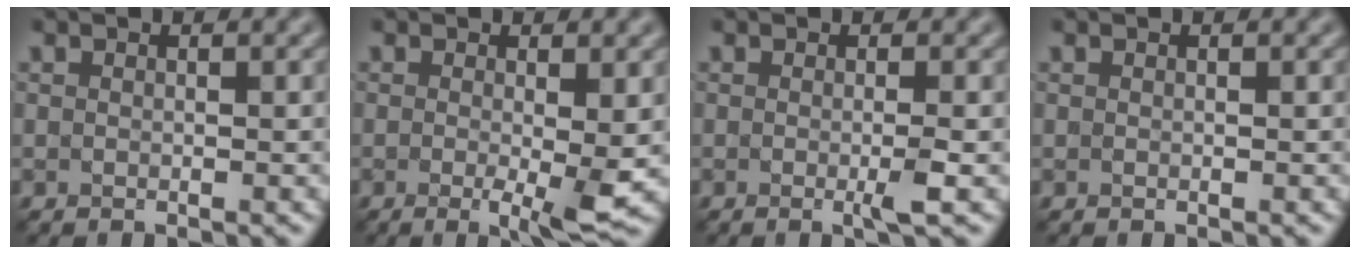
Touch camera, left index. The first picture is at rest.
{"total": 3.5, "force": [-0.4, 0.4, 3.4], "torque": [-0.050, -0.013, -0.004]}
{"total": 1.6, "force": [-0.3, 0.2, 1.6], "torque": [-0.027, -0.009, -0.009]}
{"total": 0.0}